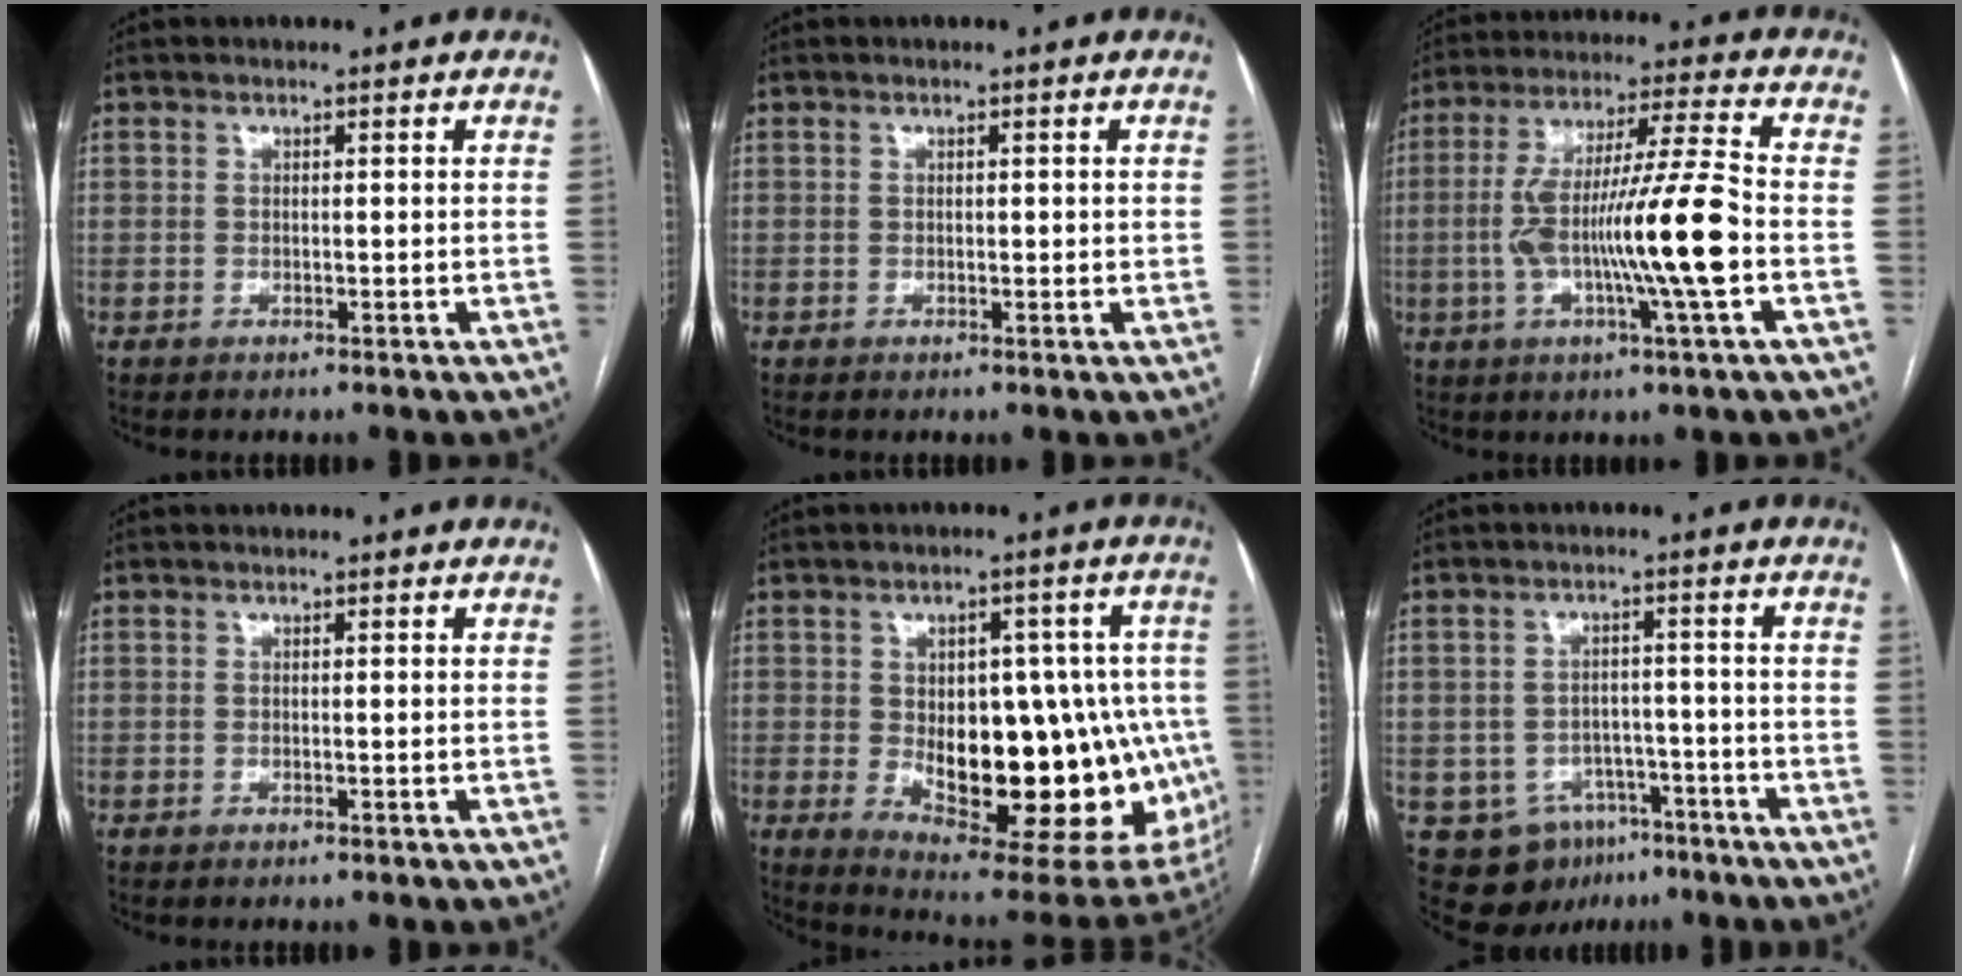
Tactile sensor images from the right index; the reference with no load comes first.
{"total": 0.9, "force": [0.1, 0.4, 0.7], "torque": [-0.007, 0.000, 0.003]}
{"total": 15.2, "force": [-2.8, -0.3, 14.9], "torque": [-0.274, 0.002, -0.054]}
{"total": 0.0}
{"total": 24.7, "force": [-3.1, 10.6, 22.0], "torque": [-0.240, 0.008, -0.015]}
{"total": 9.5, "force": [-5.0, 7.4, 3.3], "torque": [-0.055, 0.017, -0.065]}